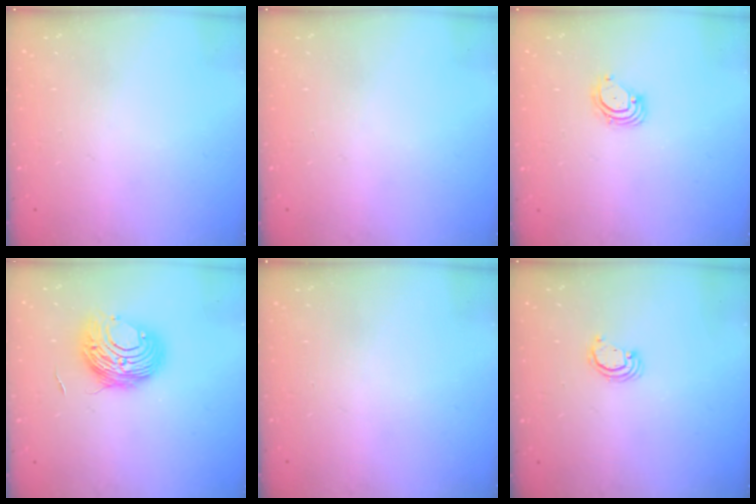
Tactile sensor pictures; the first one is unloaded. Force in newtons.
{"total": 0.0}
{"total": 3.4, "press": 3.4, "slide": 0.3}
{"total": 10.6, "press": 10.5, "slide": 1.0}
{"total": 0.0}
{"total": 2.6, "press": 2.6, "slide": 0.2}